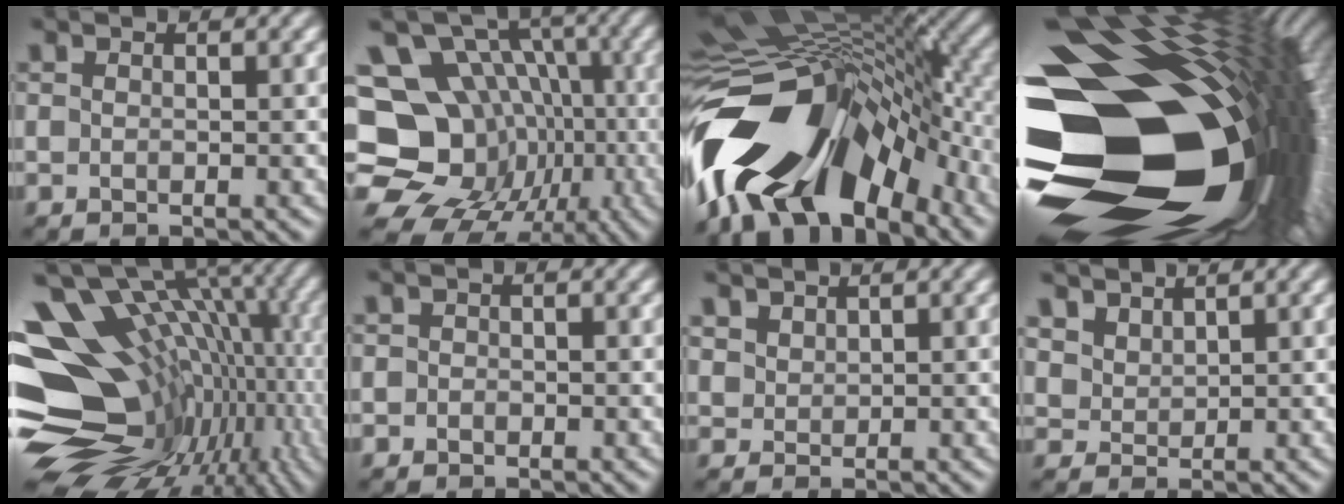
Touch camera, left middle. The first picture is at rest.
{"total": 18.8, "force": [-4.3, 16.0, 8.7], "torque": [-0.176, 0.011, -0.075]}
{"total": 18.6, "force": [-5.9, 10.4, 14.3], "torque": [-0.257, -0.013, -0.093]}
{"total": 22.0, "force": [-4.7, 13.7, 16.5], "torque": [-0.272, -0.009, -0.071]}
{"total": 17.5, "force": [-0.3, 11.7, 13.0], "torque": [-0.207, 0.008, 0.020]}
{"total": 0.6, "force": [-0.2, 0.5, 0.1], "torque": [0.004, -0.004, -0.005]}
{"total": 1.6, "force": [1.5, 0.6, 0.1], "torque": [-0.009, 0.001, 0.040]}
{"total": 3.4, "force": [3.0, 1.4, 0.8], "torque": [-0.034, -0.006, 0.076]}